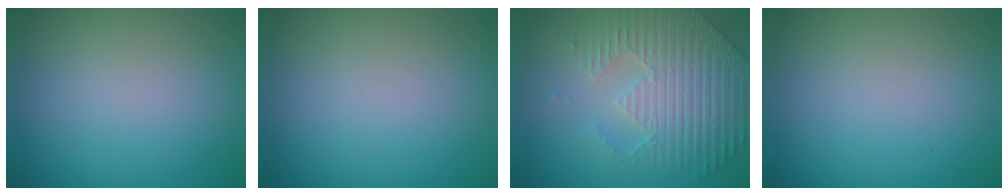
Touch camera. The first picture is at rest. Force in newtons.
{"total": 0.0}
{"total": 4.2, "press": 4.1, "slide": 1.0}
{"total": 0.0}